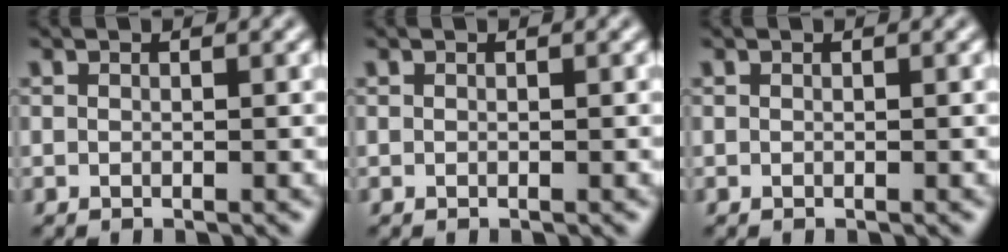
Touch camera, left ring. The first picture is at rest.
{"total": 0.0}
{"total": 0.0}